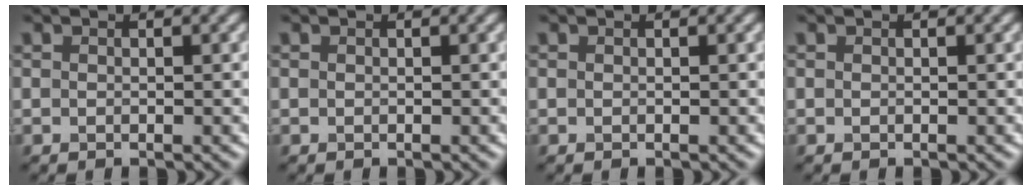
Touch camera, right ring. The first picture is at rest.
{"total": 0.0}
{"total": 0.0}
{"total": 0.0}